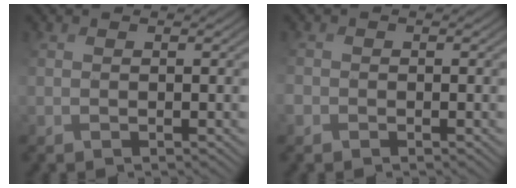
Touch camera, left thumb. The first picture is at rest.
{"total": 1.3, "force": [-1.1, -0.1, -0.6], "torque": [0.002, -0.003, -0.019]}